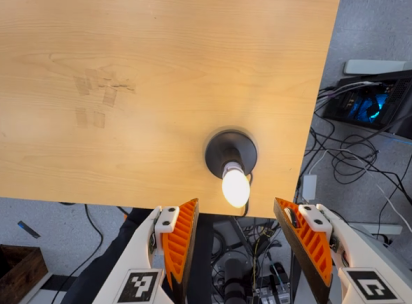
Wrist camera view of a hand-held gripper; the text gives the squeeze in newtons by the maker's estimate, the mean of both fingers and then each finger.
{"total": 0.0}